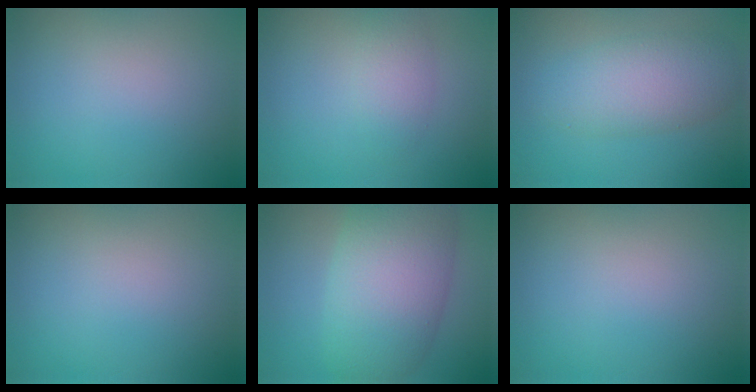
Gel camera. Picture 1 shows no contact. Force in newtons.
{"total": 1.9, "press": 1.9, "slide": 0.1}
{"total": 4.9, "press": 4.9, "slide": 0.4}
{"total": 0.0}
{"total": 9.4, "press": 9.4, "slide": 0.6}
{"total": 0.0}